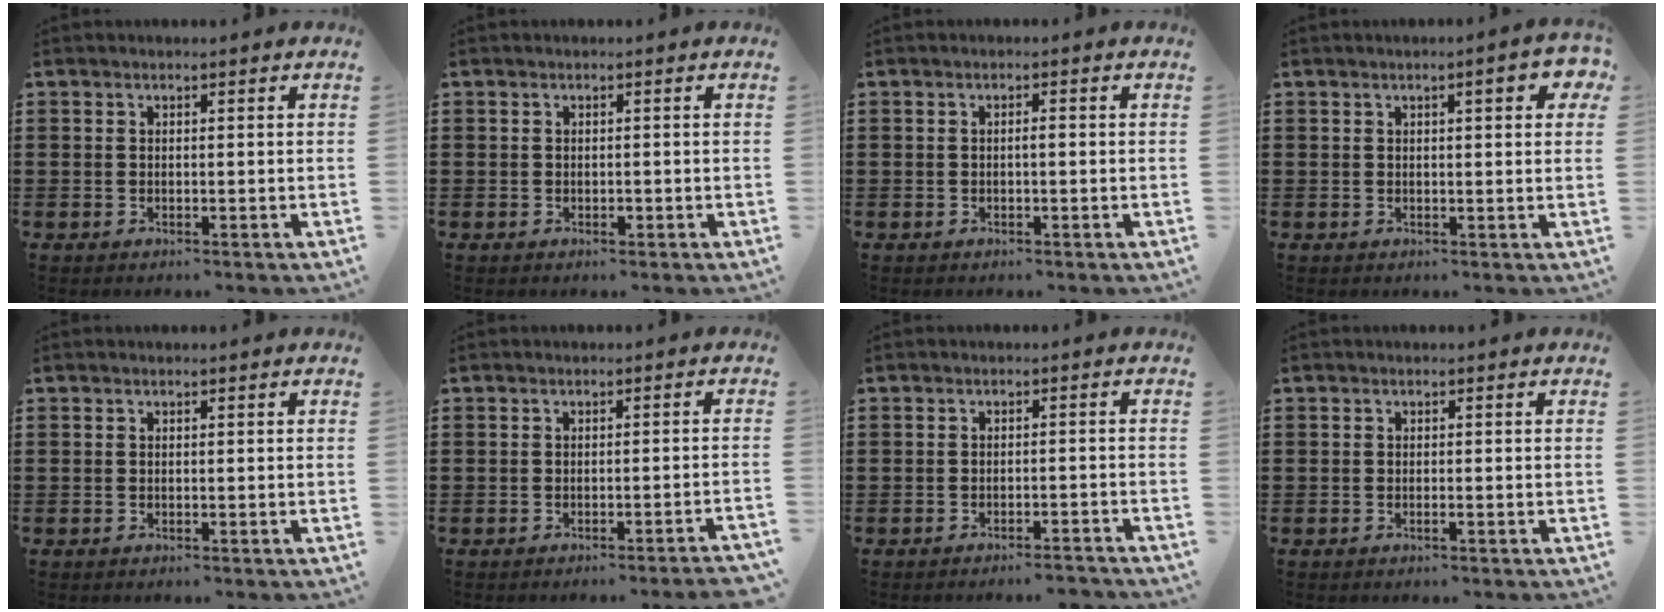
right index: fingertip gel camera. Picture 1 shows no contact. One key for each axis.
{"total": 0.7, "fx": -0.3, "fy": 0.3, "fz": 0.5, "tx": -0.010, "ty": -0.004, "tz": -0.006}
{"total": 0.7, "fx": -0.1, "fy": 0.1, "fz": 0.7, "tx": -0.013, "ty": -0.004, "tz": -0.002}
{"total": 3.8, "fx": 1.3, "fy": 0.8, "fz": 3.5, "tx": -0.054, "ty": 0.001, "tz": 0.017}
{"total": 0.0}
{"total": 1.5, "fx": -1.2, "fy": -0.4, "fz": 0.7, "tx": -0.013, "ty": -0.001, "tz": -0.024}
{"total": 2.2, "fx": -2.2, "fy": -0.1, "fz": 0.5, "tx": -0.011, "ty": 0.000, "tz": -0.045}
{"total": 0.6, "fx": -0.3, "fy": 0.0, "fz": 0.5, "tx": -0.009, "ty": -0.003, "tz": -0.006}